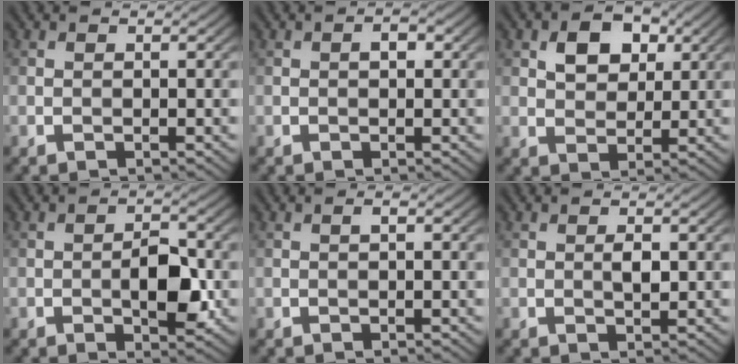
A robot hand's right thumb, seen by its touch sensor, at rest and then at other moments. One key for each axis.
{"total": 1.4, "fx": 0.2, "fy": 0.7, "fz": 1.1, "tx": -0.013, "ty": 0.002, "tz": 0.000}
{"total": 5.2, "fx": 2.1, "fy": 3.6, "fz": 3.2, "tx": -0.058, "ty": 0.004, "tz": 0.030}
{"total": 5.2, "fx": -1.1, "fy": 2.3, "fz": 4.6, "tx": -0.070, "ty": 0.002, "tz": -0.019}
{"total": 0.6, "fx": 0.0, "fy": 0.1, "fz": 0.6, "tx": -0.010, "ty": 0.001, "tz": 0.000}
{"total": 1.6, "fx": 0.2, "fy": 0.6, "fz": 1.5, "tx": -0.027, "ty": -0.002, "tz": 0.002}